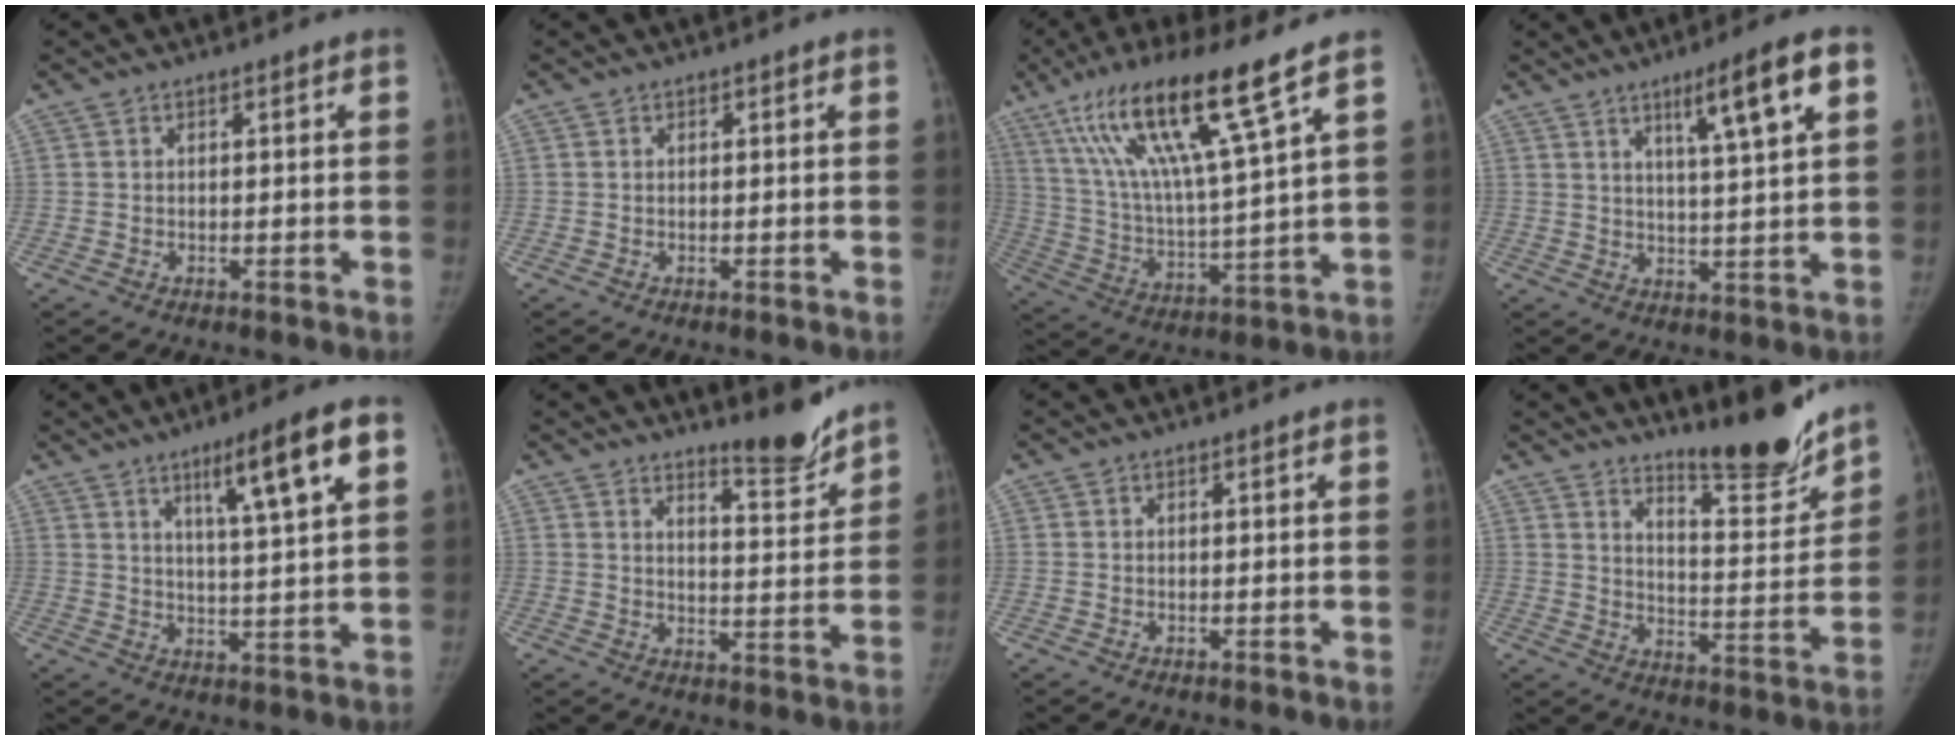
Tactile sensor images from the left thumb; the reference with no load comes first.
{"total": 0.0}
{"total": 19.4, "force": [11.3, 1.3, 15.7], "torque": [-0.291, -0.041, 0.208]}
{"total": 10.2, "force": [4.7, 0.8, 9.0], "torque": [-0.139, -0.013, 0.073]}
{"total": 11.5, "force": [5.5, 1.0, 10.1], "torque": [-0.155, -0.017, 0.085]}
{"total": 7.4, "force": [6.6, 0.9, 3.2], "torque": [-0.028, -0.064, 0.102]}
{"total": 0.0}
{"total": 13.7, "force": [11.7, 2.2, 6.6], "torque": [-0.066, -0.101, 0.184]}